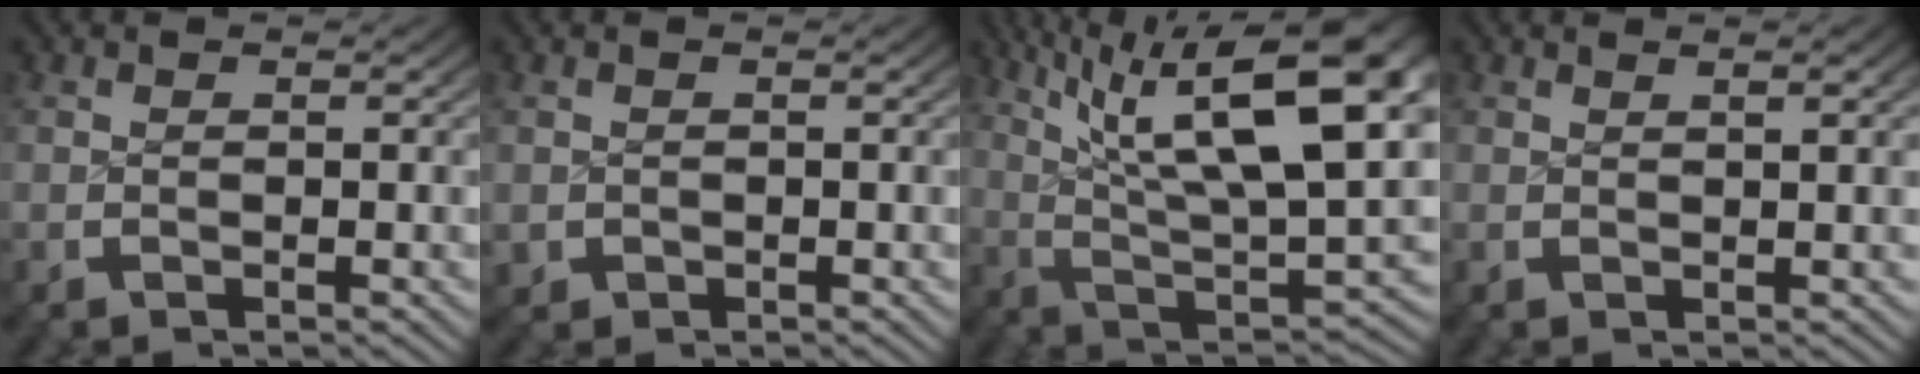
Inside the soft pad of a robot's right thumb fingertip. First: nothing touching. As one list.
[{"total": 1.5, "force": [-0.4, 1.4, 0.3], "torque": [-0.010, -0.013, 0.000]}, {"total": 15.4, "force": [3.3, 7.7, 13.0], "torque": [-0.209, -0.026, 0.066]}, {"total": 1.0, "force": [0.7, -0.1, 0.7], "torque": [-0.009, 0.001, 0.015]}]